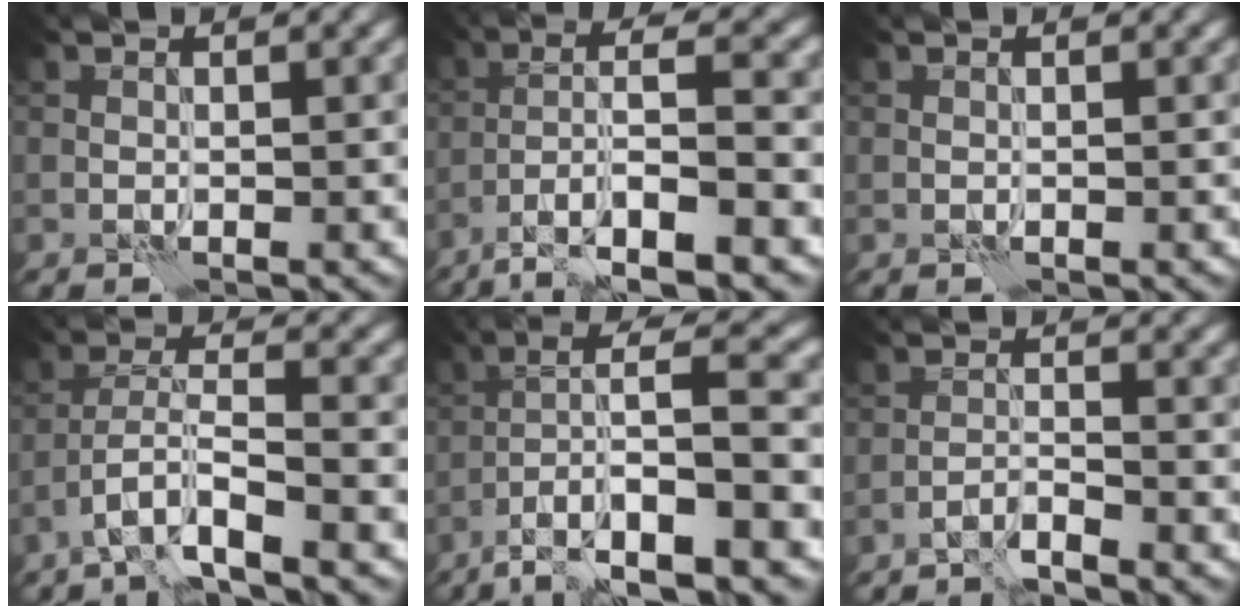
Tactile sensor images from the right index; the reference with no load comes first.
{"total": 8.5, "force": [-4.4, 1.9, 7.1], "torque": [-0.127, 0.007, -0.080]}
{"total": 0.0}
{"total": 5.5, "force": [-3.7, 1.1, 3.9], "torque": [-0.071, 0.006, -0.076]}
{"total": 11.1, "force": [-4.9, 2.4, 9.6], "torque": [-0.168, 0.017, -0.082]}
{"total": 2.1, "force": [-1.9, 0.0, 1.0], "torque": [-0.015, 0.007, -0.043]}